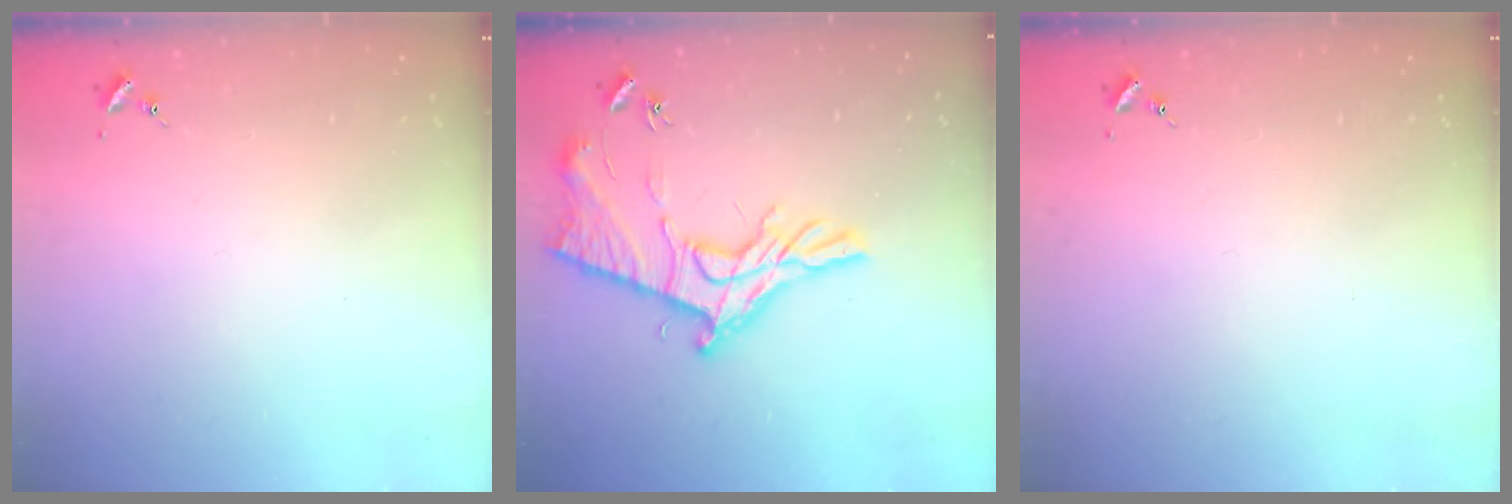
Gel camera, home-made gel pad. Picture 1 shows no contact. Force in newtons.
{"total": 17.4, "press": 17.3, "slide": 0.9}
{"total": 0.0}